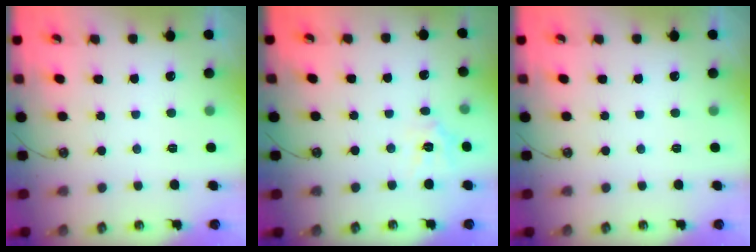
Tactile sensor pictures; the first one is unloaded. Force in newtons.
{"total": 7.3, "press": 7.3, "slide": 0.7}
{"total": 0.0}